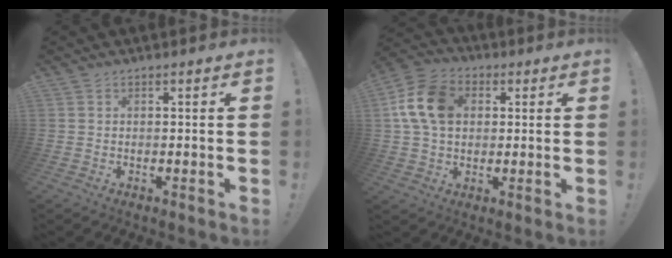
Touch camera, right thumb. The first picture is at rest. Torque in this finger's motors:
{"motor_torque": [1.39, 1.49, 0.78, 0.72, 0.12]}